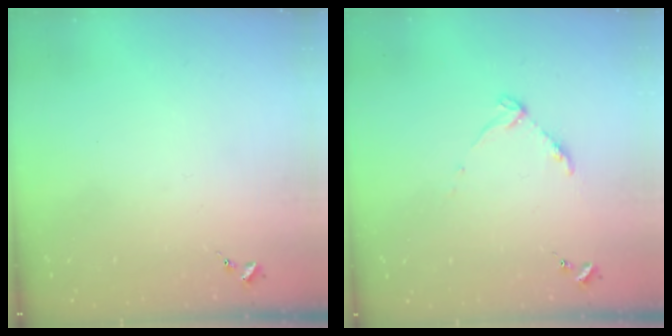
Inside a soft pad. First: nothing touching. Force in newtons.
{"total": 5.6, "press": 5.5, "slide": 0.7}